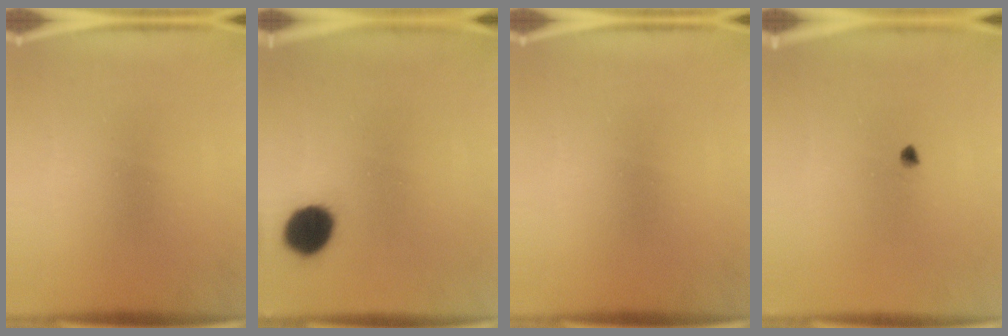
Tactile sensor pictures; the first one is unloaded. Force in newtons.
{"total": 9.0}
{"total": 0.0}
{"total": 1.1}